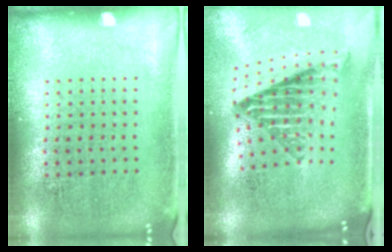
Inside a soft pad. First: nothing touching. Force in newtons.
{"total": 1.8, "press": 1.4, "slide": 1.2}